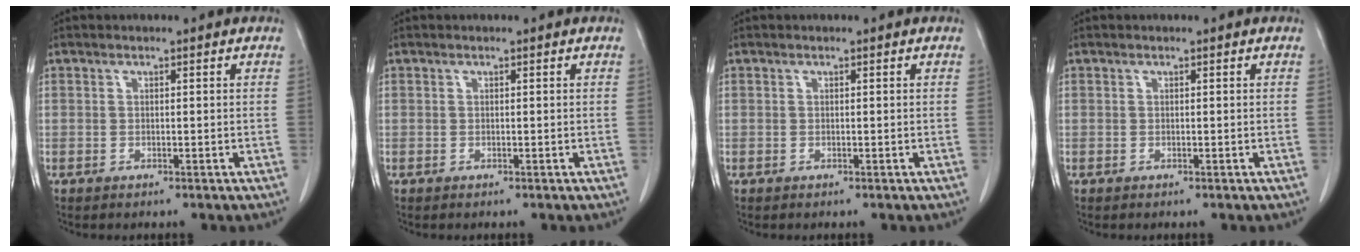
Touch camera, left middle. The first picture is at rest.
{"total": 0.0}
{"total": 0.0}
{"total": 0.0}